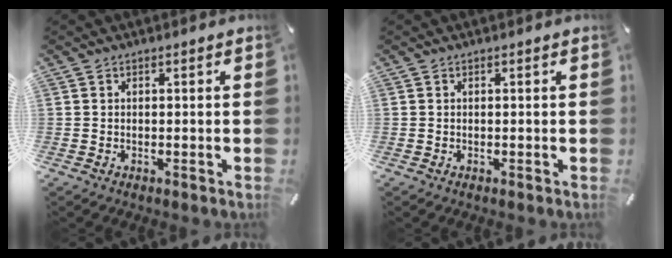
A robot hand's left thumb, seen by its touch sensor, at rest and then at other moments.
{"total": 0.0}